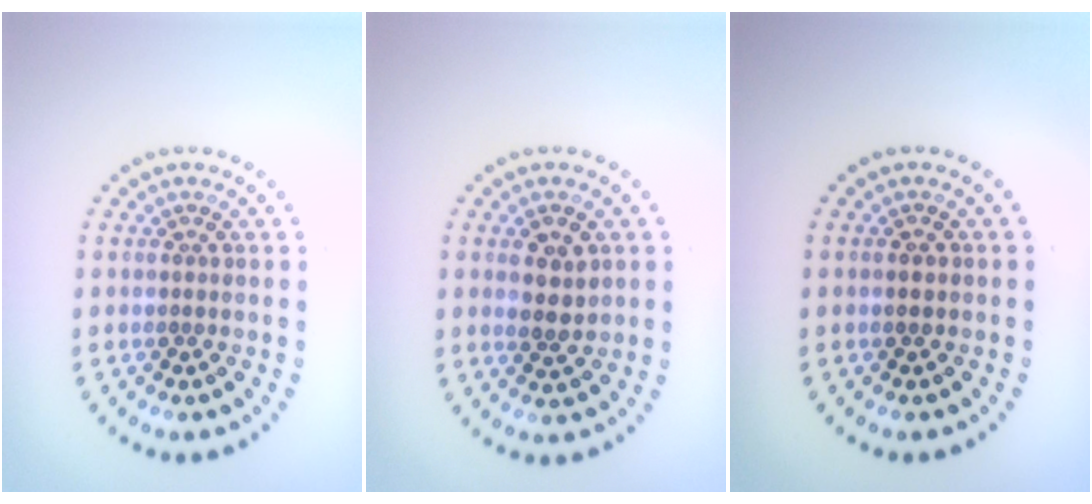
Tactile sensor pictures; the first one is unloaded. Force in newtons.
{"total": 2.6, "press": 2.6, "slide": 0.3}
{"total": 1.2, "press": 1.2, "slide": 0.1}